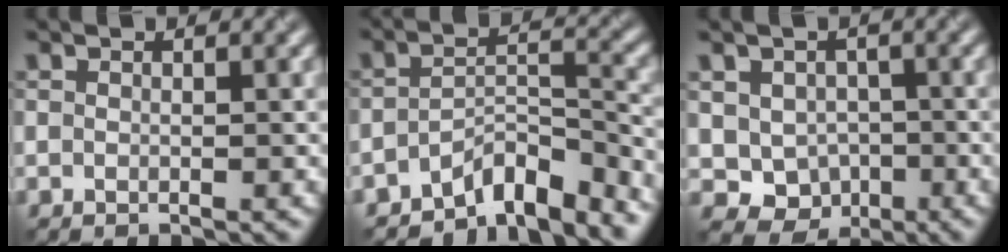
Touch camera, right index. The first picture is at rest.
{"total": 6.0, "force": [-5.0, 1.8, 2.8], "torque": [-0.028, 0.002, -0.086]}
{"total": 4.8, "force": [-0.8, 4.3, 2.1], "torque": [-0.026, -0.008, -0.014]}